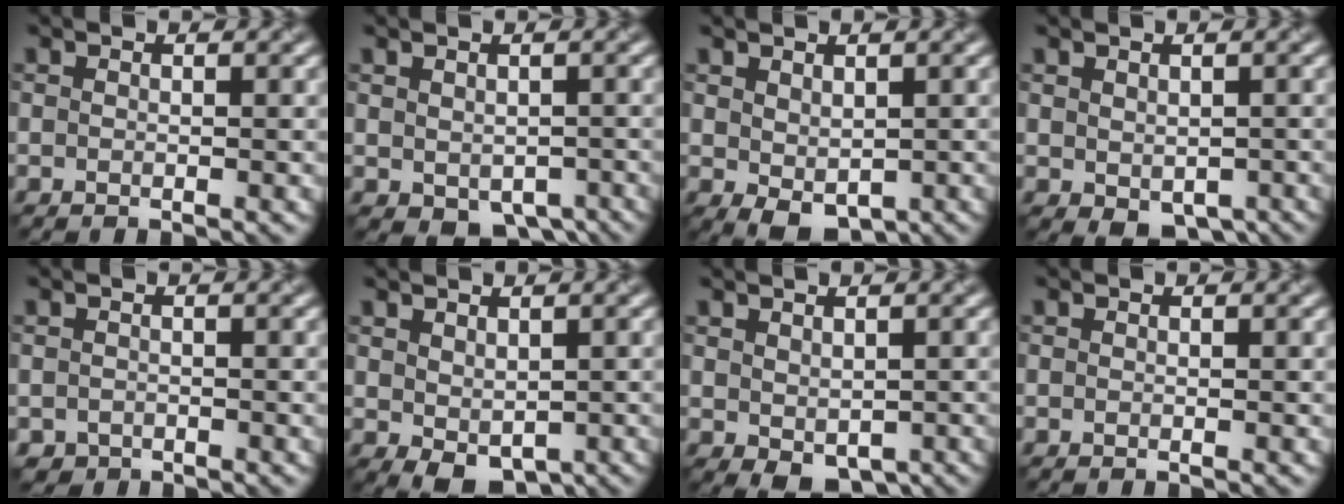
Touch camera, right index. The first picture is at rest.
{"total": 3.7, "force": [-1.4, 2.5, 2.4], "torque": [-0.028, -0.018, -0.006]}
{"total": 2.6, "force": [0.2, 1.7, 2.0], "torque": [-0.034, -0.009, 0.013]}
{"total": 2.9, "force": [-0.6, 1.9, 2.1], "torque": [-0.028, -0.016, 0.001]}
{"total": 1.0, "force": [-0.8, 0.6, 0.0], "torque": [0.006, -0.004, -0.014]}
{"total": 3.0, "force": [0.1, 2.0, 2.2], "torque": [-0.034, -0.013, 0.011]}
{"total": 2.7, "force": [-0.1, 1.8, 2.0], "torque": [-0.028, -0.014, 0.009]}
{"total": 0.0}